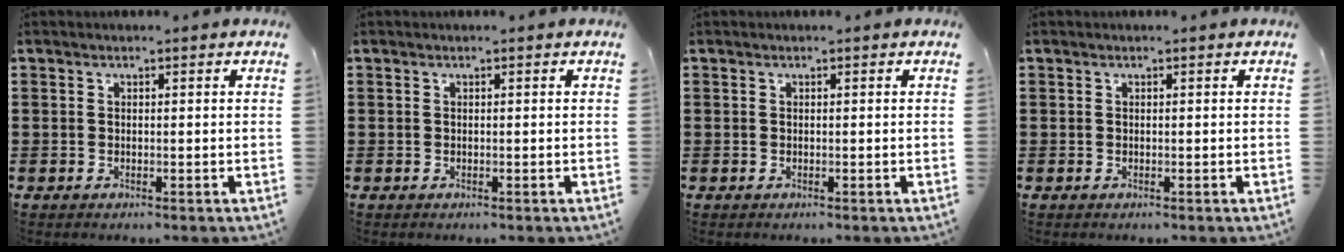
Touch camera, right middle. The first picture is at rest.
{"total": 0.0}
{"total": 0.0}
{"total": 0.0}